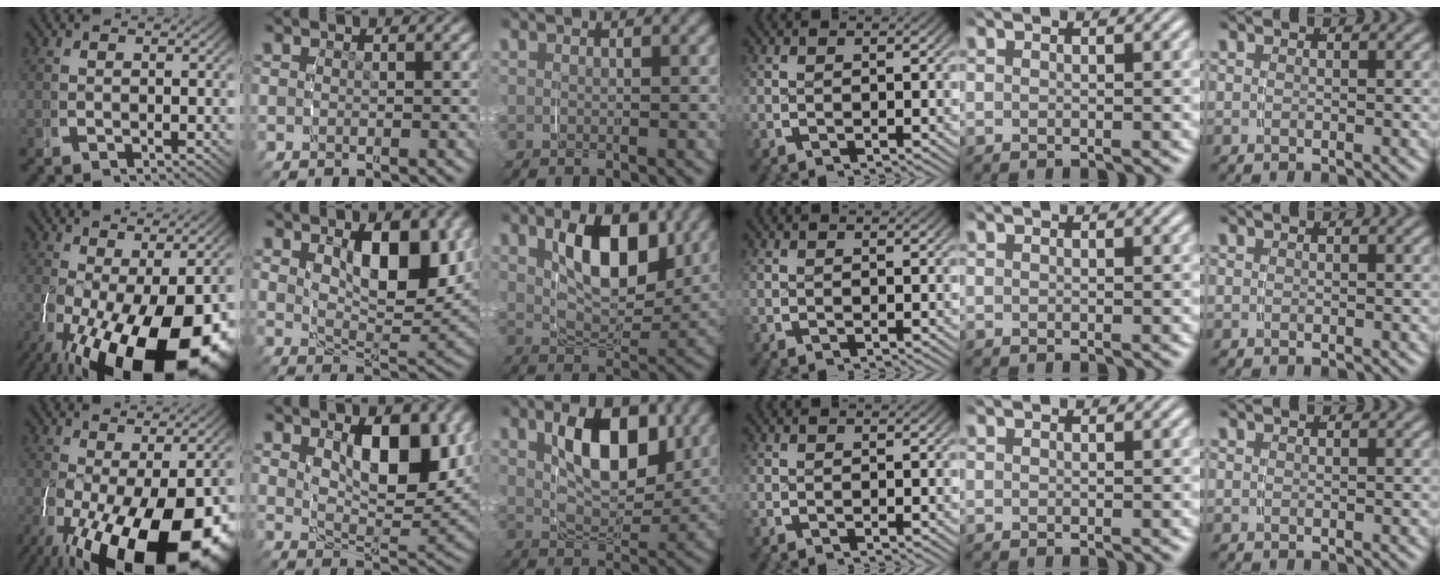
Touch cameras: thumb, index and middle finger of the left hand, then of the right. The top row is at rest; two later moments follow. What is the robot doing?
{"motion": "grasp_and_lifting", "object": "plastic wrap"}